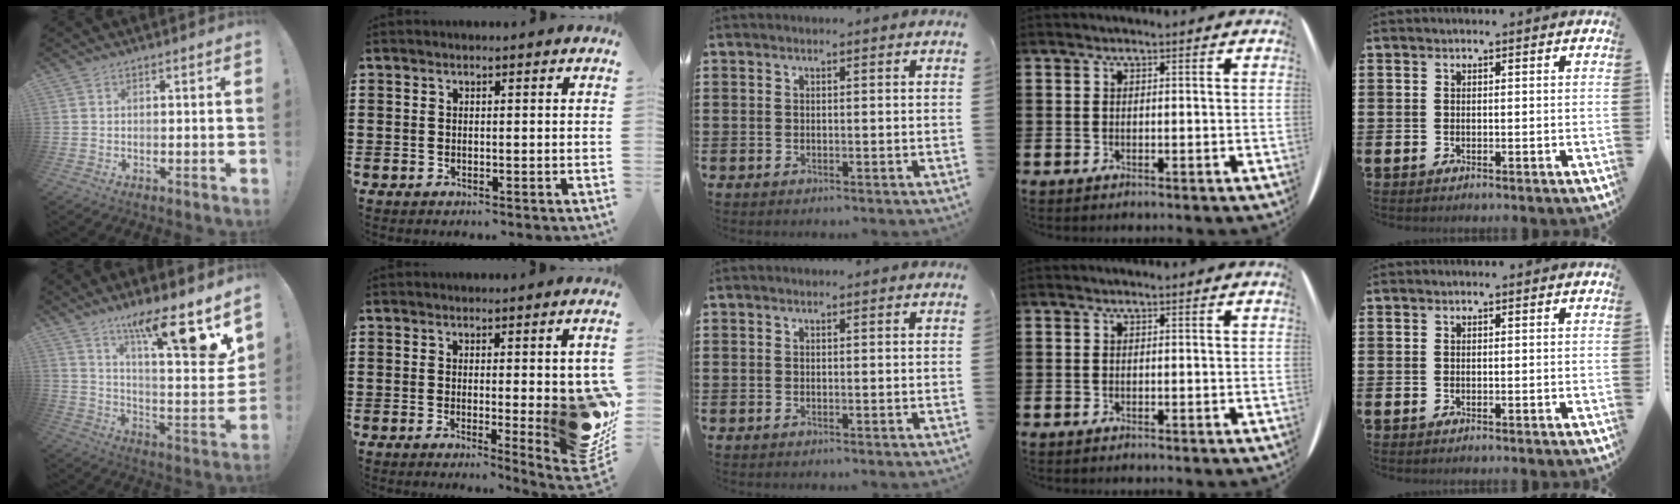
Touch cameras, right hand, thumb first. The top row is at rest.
{"thumb": {"total": 16.3, "force": [10.9, 0.6, 12.2], "torque": [-0.197, -0.087, 0.160]}, "index": {"total": 9.2, "force": [-0.3, 2.5, 8.9], "torque": [-0.101, -0.021, 0.003]}}